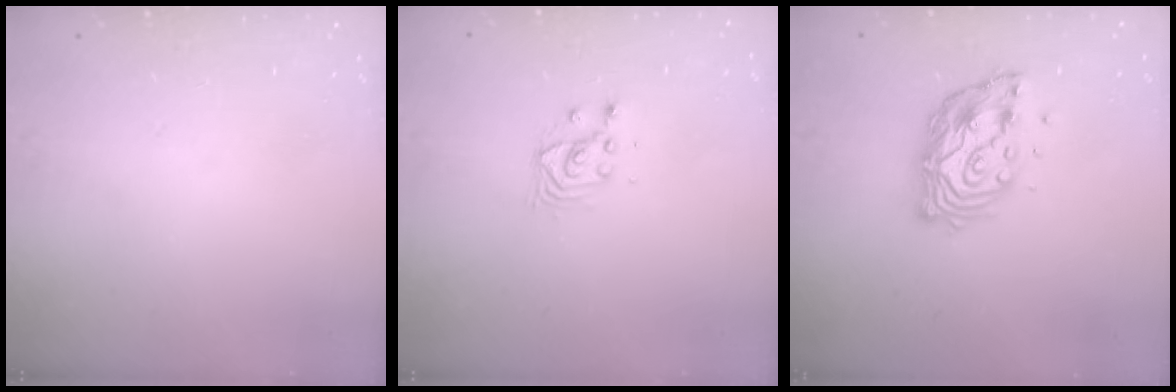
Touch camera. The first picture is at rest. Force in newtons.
{"total": 3.8, "press": 3.8, "slide": 0.2}
{"total": 12.1, "press": 12.0, "slide": 0.9}